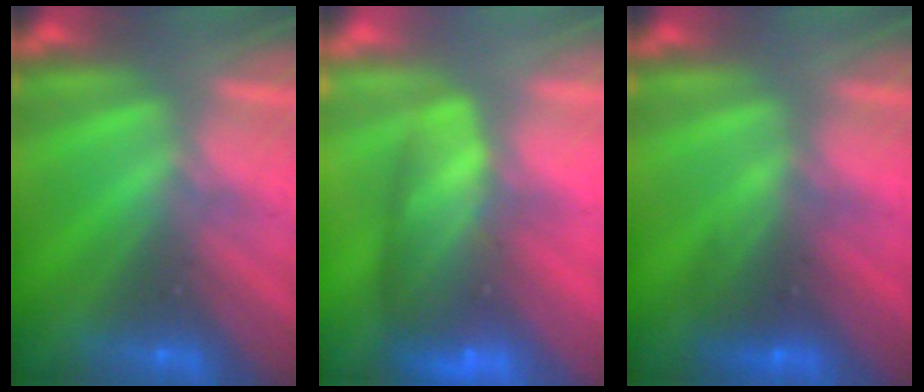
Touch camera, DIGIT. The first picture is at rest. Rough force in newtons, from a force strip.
{"total": 7.6}
{"total": 2.8}